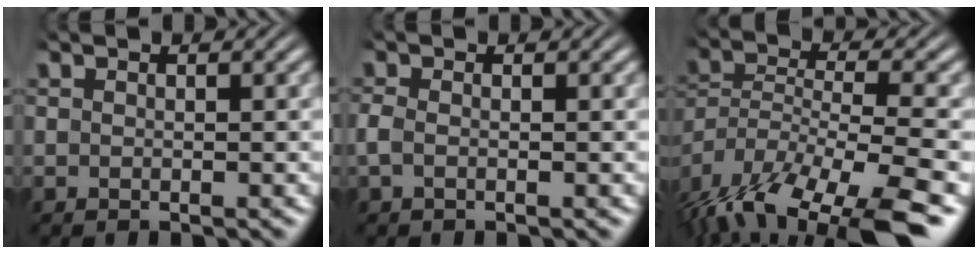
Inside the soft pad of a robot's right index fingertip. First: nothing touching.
{"total": 1.1, "force": [-0.4, 0.6, 0.9], "torque": [-0.030, -0.007, -0.004]}
{"total": 9.9, "force": [-4.8, 5.3, 6.8], "torque": [-0.138, -0.050, -0.055]}